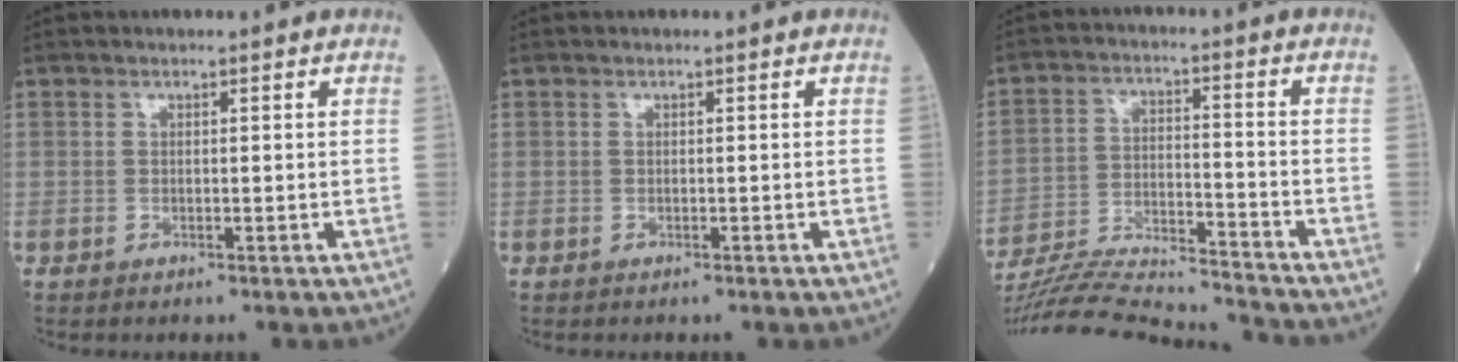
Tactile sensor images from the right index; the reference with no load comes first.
{"total": 0.0}
{"total": 18.6, "force": [-17.8, -0.1, 5.3], "torque": [-0.112, -0.016, -0.283]}